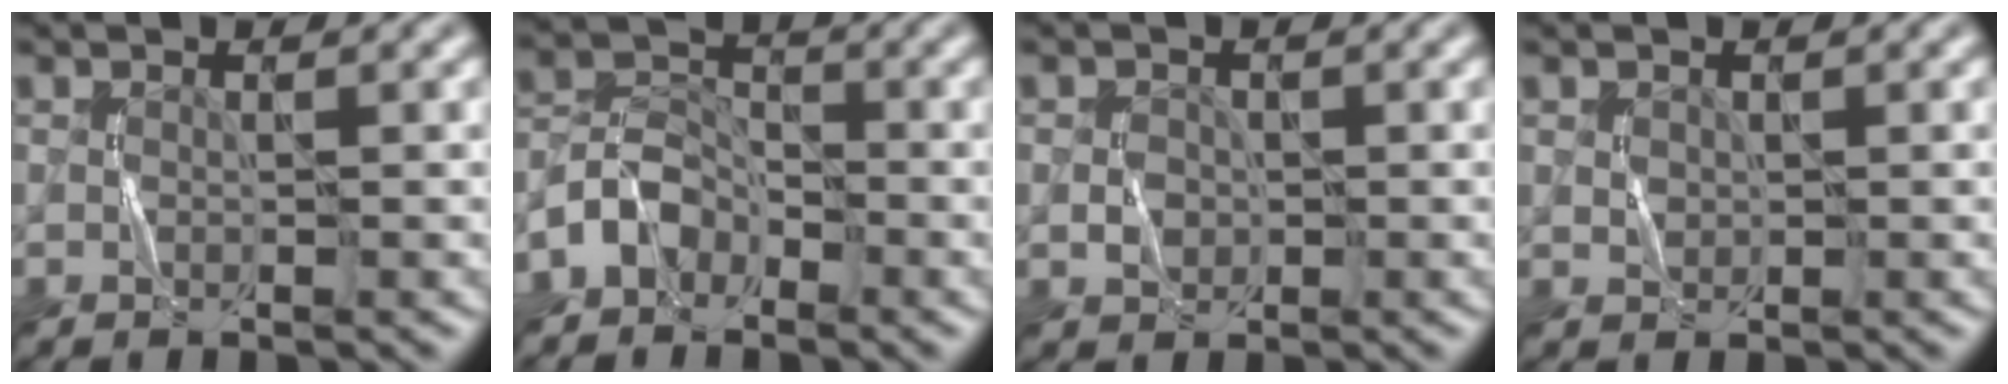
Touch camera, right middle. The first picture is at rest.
{"total": 3.4, "force": [-2.3, 2.2, 1.2], "torque": [-0.024, 0.011, -0.058]}
{"total": 1.5, "force": [-0.2, 1.2, 0.8], "torque": [-0.013, 0.000, -0.007]}
{"total": 0.8, "force": [0.3, 0.7, 0.3], "torque": [-0.007, -0.001, 0.008]}